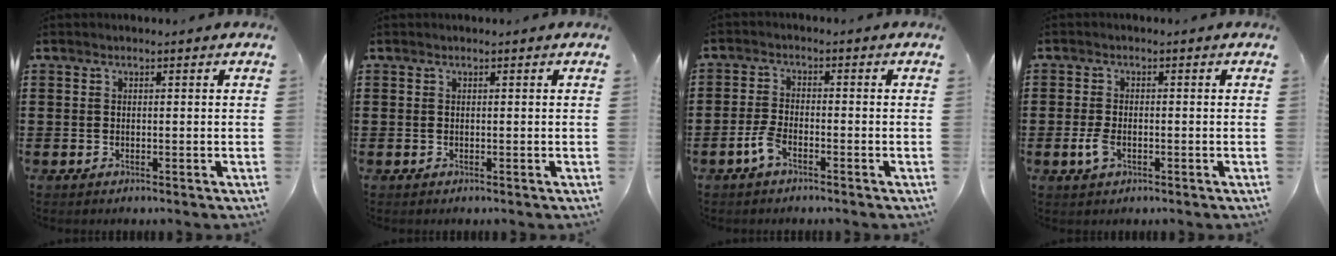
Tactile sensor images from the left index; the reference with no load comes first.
{"total": 0.0}
{"total": 3.5, "force": [-2.0, 1.2, 2.7], "torque": [-0.067, -0.002, -0.041]}
{"total": 3.0, "force": [-1.0, 1.5, 2.4], "torque": [-0.066, -0.007, -0.023]}